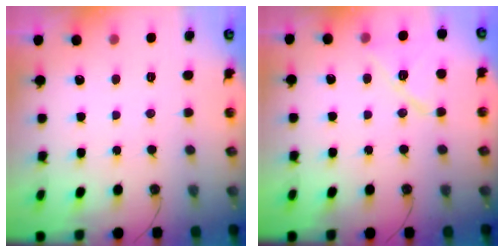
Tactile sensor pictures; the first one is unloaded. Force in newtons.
{"total": 12.1, "press": 12.0, "slide": 0.9}